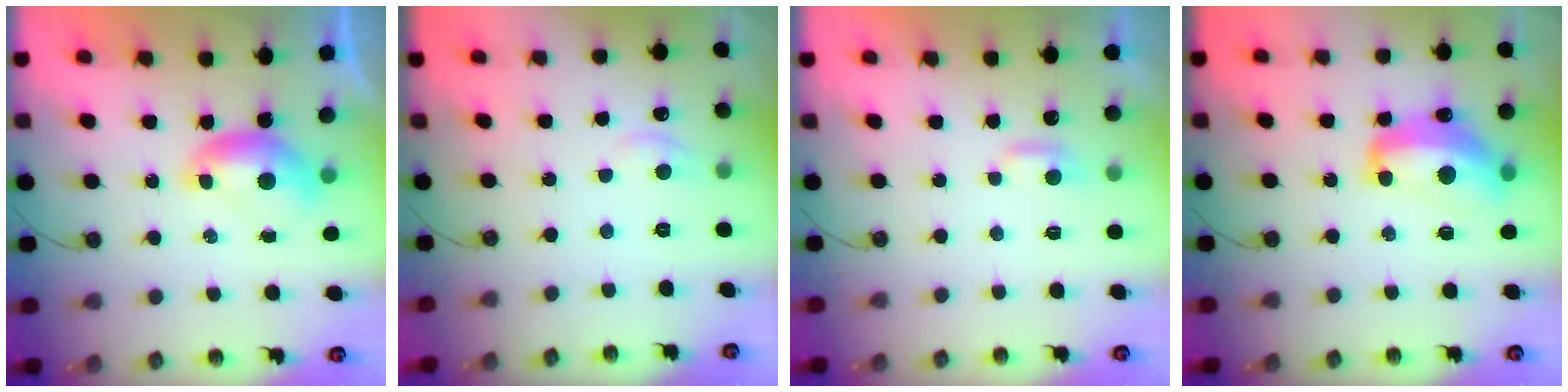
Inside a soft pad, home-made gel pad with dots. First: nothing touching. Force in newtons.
{"total": 1.1, "press": 0.8, "slide": 0.7}
{"total": 1.6, "press": 1.4, "slide": 0.7}
{"total": 9.3, "press": 9.2, "slide": 1.0}